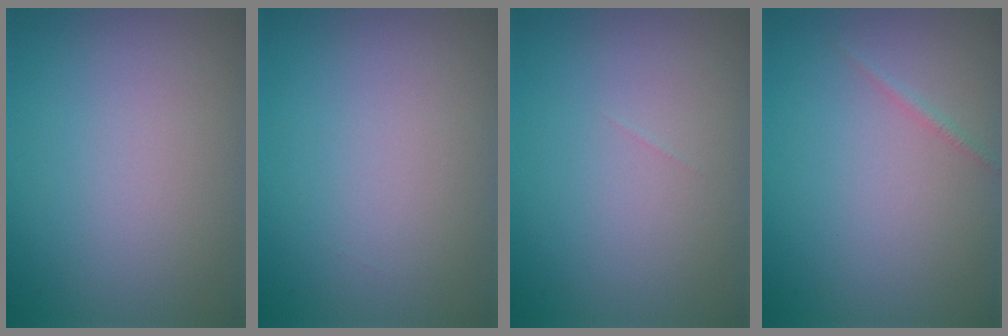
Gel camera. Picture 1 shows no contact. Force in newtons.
{"total": 0.0}
{"total": 0.0}
{"total": 0.6, "press": 0.6, "slide": 0.0}